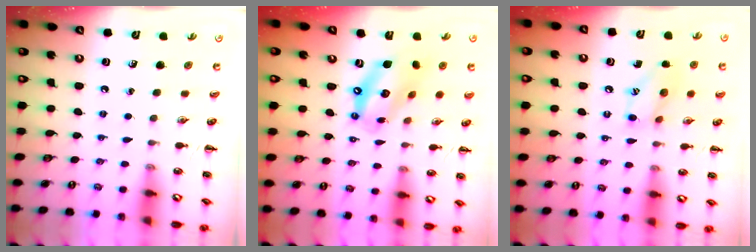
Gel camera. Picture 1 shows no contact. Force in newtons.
{"total": 14.3, "press": 13.7, "slide": 3.8}
{"total": 10.8, "press": 10.7, "slide": 1.6}